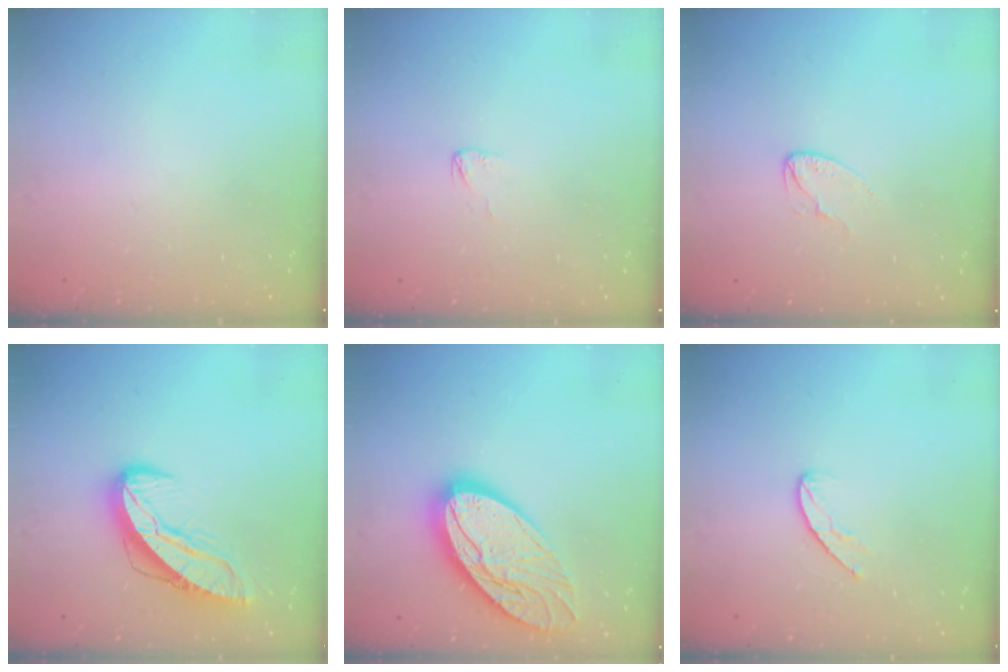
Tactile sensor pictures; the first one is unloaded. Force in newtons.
{"total": 2.9, "press": 2.9, "slide": 0.2}
{"total": 3.4, "press": 3.4, "slide": 0.3}
{"total": 9.9, "press": 9.9, "slide": 0.7}
{"total": 22.4, "press": 22.3, "slide": 2.1}
{"total": 5.5, "press": 5.5, "slide": 0.5}